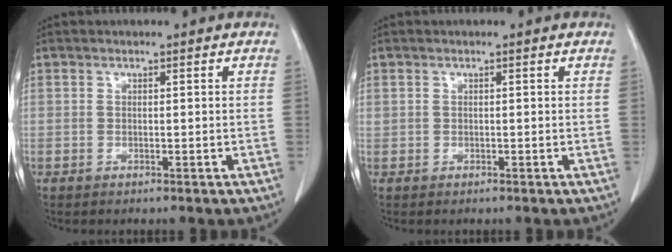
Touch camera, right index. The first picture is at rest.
{"total": 0.0}